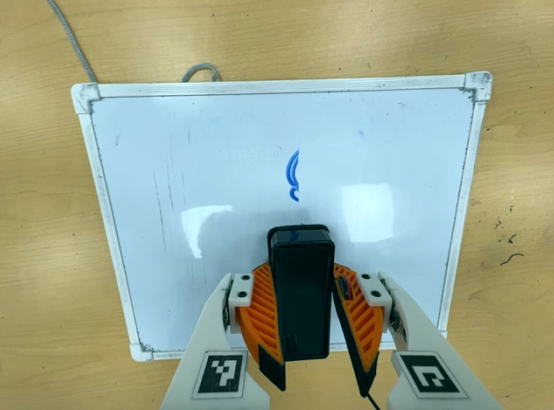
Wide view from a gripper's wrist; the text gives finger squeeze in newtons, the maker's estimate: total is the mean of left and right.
{"total": 8.0, "left": 8.4, "right": 7.5}